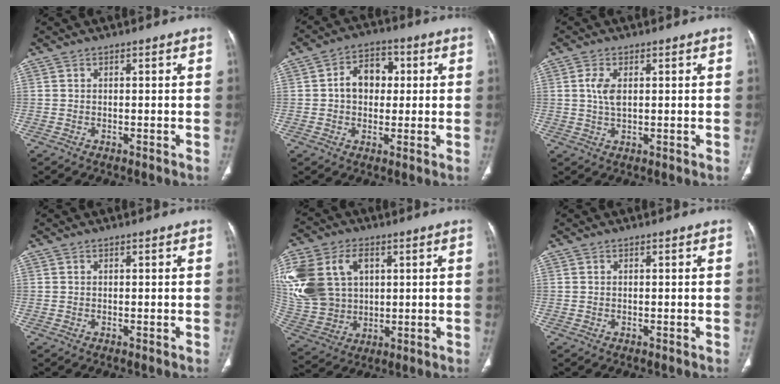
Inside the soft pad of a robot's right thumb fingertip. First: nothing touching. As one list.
[{"total": 9.7, "force": [1.4, 7.2, 6.3], "torque": [-0.060, 0.015, 0.016]}, {"total": 3.8, "force": [0.8, 1.8, 3.2], "torque": [-0.070, -0.003, 0.016]}, {"total": 0.0}, {"total": 19.3, "force": [4.9, 14.5, 11.9], "torque": [-0.260, 0.009, 0.107]}, {"total": 0.0}]